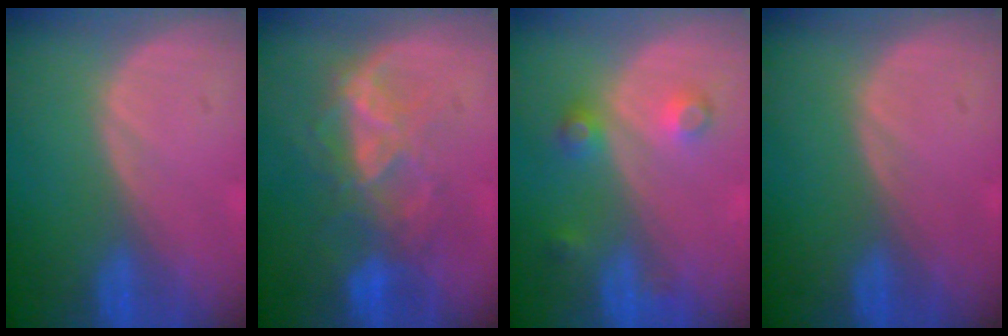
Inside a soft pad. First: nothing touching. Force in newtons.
{"total": 7.5, "press": 7.0, "slide": 2.9}
{"total": 3.8, "press": 3.4, "slide": 1.7}
{"total": 0.0}